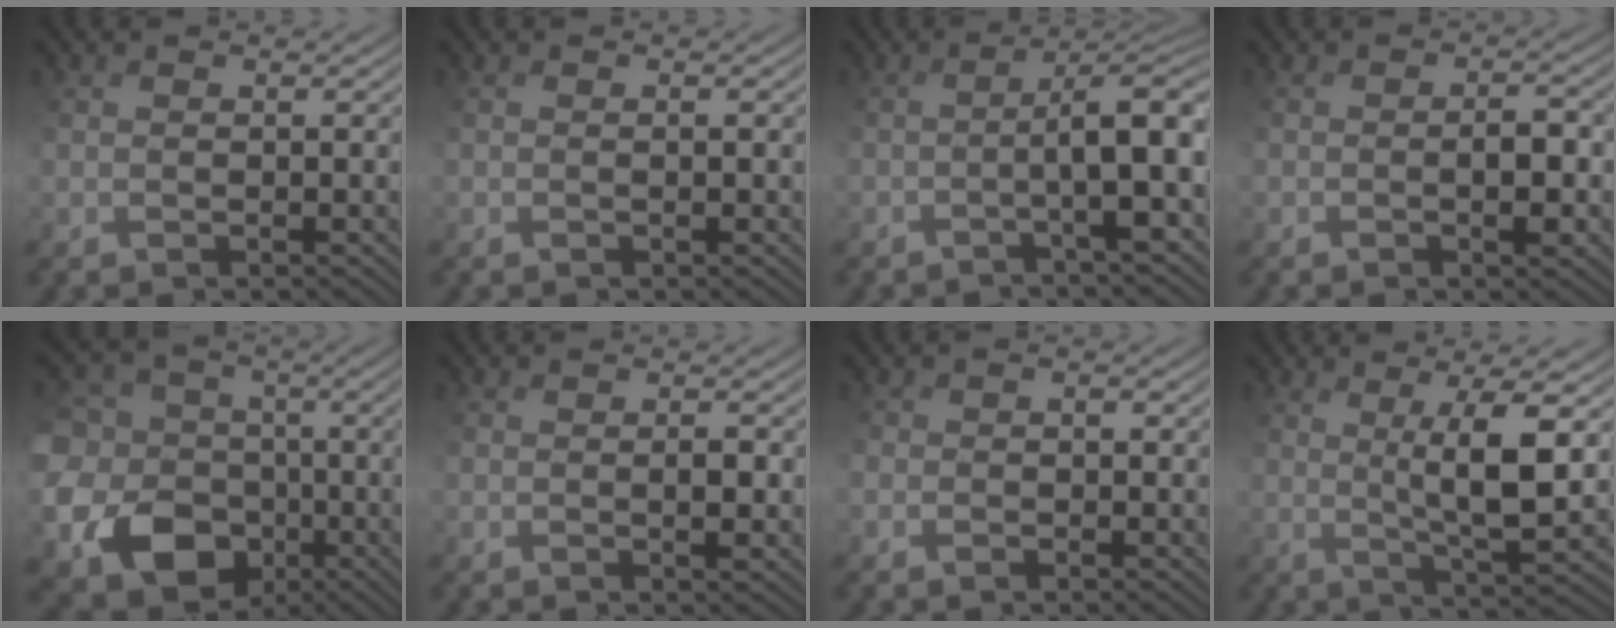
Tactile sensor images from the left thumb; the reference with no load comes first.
{"total": 0.8, "force": [0.2, 0.0, 0.8], "torque": [-0.012, -0.001, 0.009]}
{"total": 7.1, "force": [-1.8, 0.5, 6.8], "torque": [-0.089, 0.018, -0.032]}
{"total": 3.5, "force": [-1.0, 1.9, 2.8], "torque": [-0.033, 0.006, -0.008]}
{"total": 17.4, "force": [-4.0, 15.1, 7.8], "torque": [-0.219, -0.030, -0.077]}
{"total": 2.0, "force": [0.0, 0.9, 1.8], "torque": [-0.034, -0.001, 0.004]}
{"total": 1.8, "force": [-0.6, 1.5, 0.8], "torque": [-0.019, 0.003, -0.012]}
{"total": 7.1, "force": [2.2, 0.4, 6.7], "torque": [-0.116, 0.013, 0.049]}